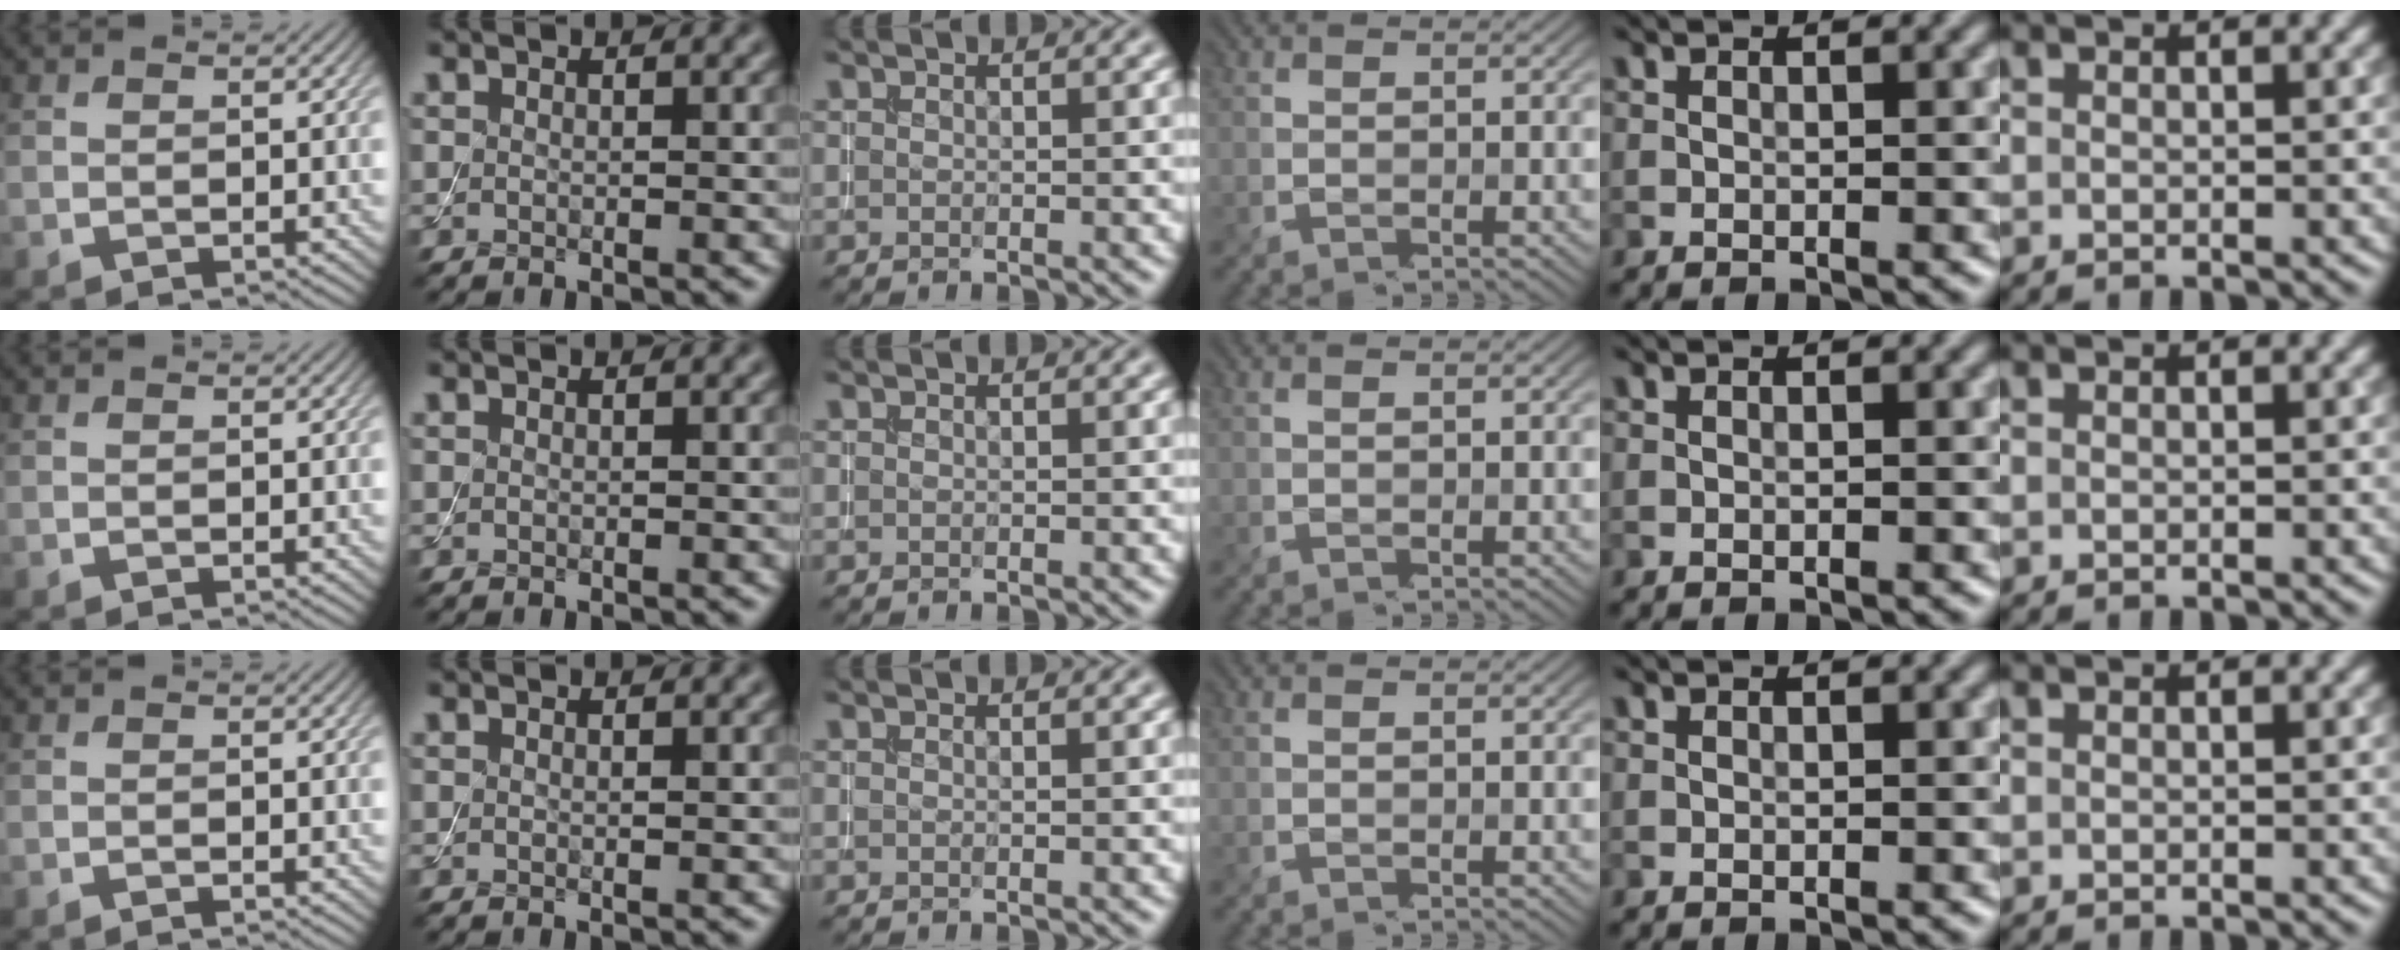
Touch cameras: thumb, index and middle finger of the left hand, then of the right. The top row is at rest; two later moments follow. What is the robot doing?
{"motion": "assemble", "object": "toy tower of hanoi"}